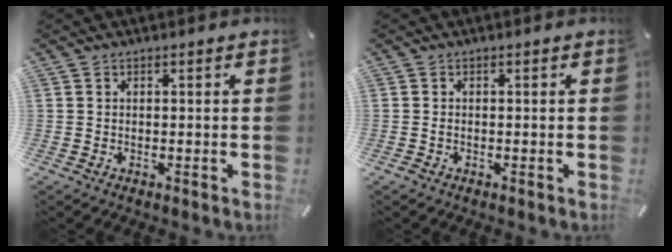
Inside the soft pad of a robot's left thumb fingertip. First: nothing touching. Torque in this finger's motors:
{"motor_torque": [-0.23, 0.18, -0.07, 0.04, 0.02]}